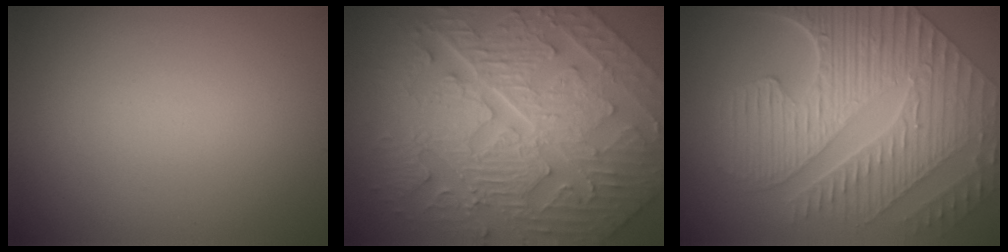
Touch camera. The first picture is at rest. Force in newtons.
{"total": 11.5, "press": 7.8, "slide": 8.5}
{"total": 10.4, "press": 7.3, "slide": 7.4}